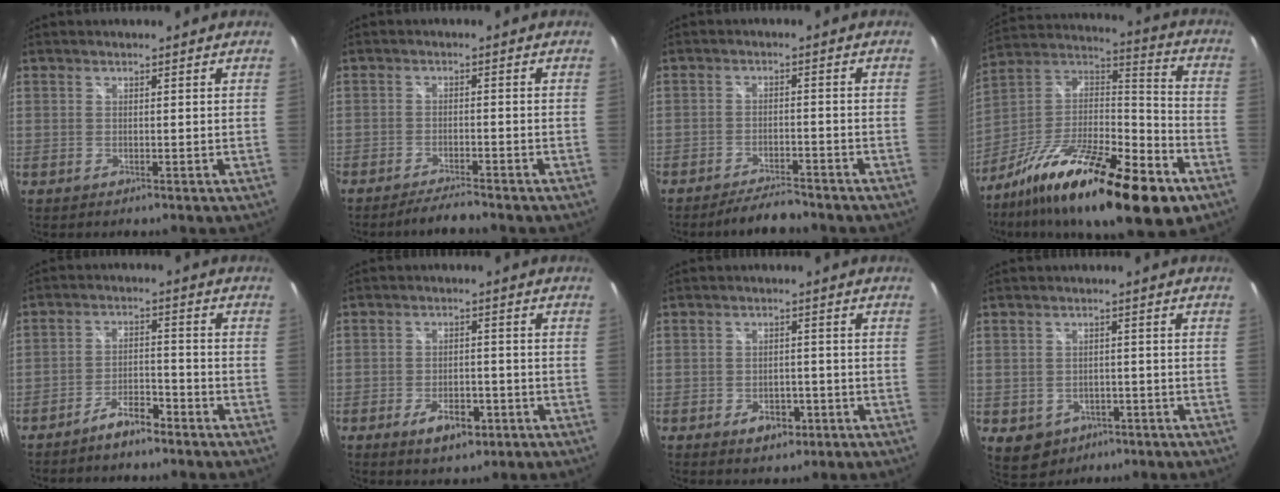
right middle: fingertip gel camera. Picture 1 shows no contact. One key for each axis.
{"total": 4.5, "fx": -4.1, "fy": 0.2, "fz": 1.7, "tx": -0.046, "ty": -0.003, "tz": -0.072}
{"total": 6.0, "fx": -5.6, "fy": 1.0, "fz": 2.0, "tx": -0.052, "ty": 0.002, "tz": -0.085}
{"total": 29.8, "fx": -17.0, "fy": 9.3, "fz": 22.6, "tx": -0.397, "ty": -0.027, "tz": -0.282}
{"total": 5.4, "fx": -4.5, "fy": 1.5, "fz": 2.6, "tx": -0.063, "ty": 0.008, "tz": -0.074}
{"total": 6.2, "fx": -3.4, "fy": 3.3, "fz": 4.1, "tx": -0.085, "ty": -0.001, "tz": -0.047}
{"total": 4.5, "fx": -2.4, "fy": 3.0, "fz": 2.4, "tx": -0.048, "ty": 0.003, "tz": -0.026}
{"total": 7.4, "fx": -3.3, "fy": 5.9, "fz": 2.9, "tx": -0.067, "ty": -0.002, "tz": -0.028}